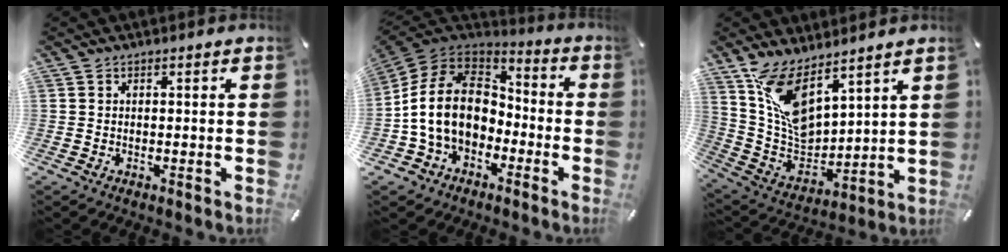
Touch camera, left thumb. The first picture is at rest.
{"total": 15.8, "force": [-2.2, 12.3, 9.7], "torque": [-0.224, 0.026, -0.041]}
{"total": 12.3, "force": [8.4, 6.1, 6.6], "torque": [-0.150, -0.063, 0.161]}